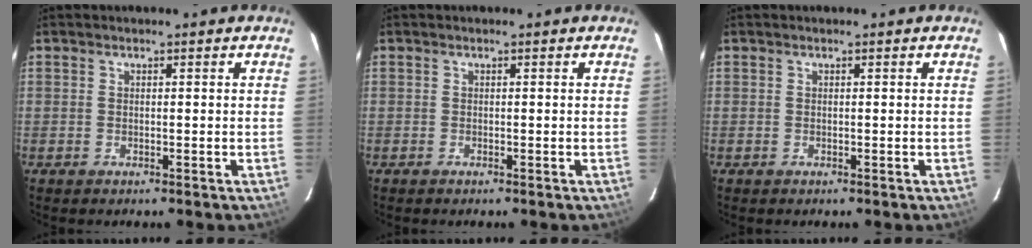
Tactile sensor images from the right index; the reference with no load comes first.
{"total": 0.0}
{"total": 0.0}